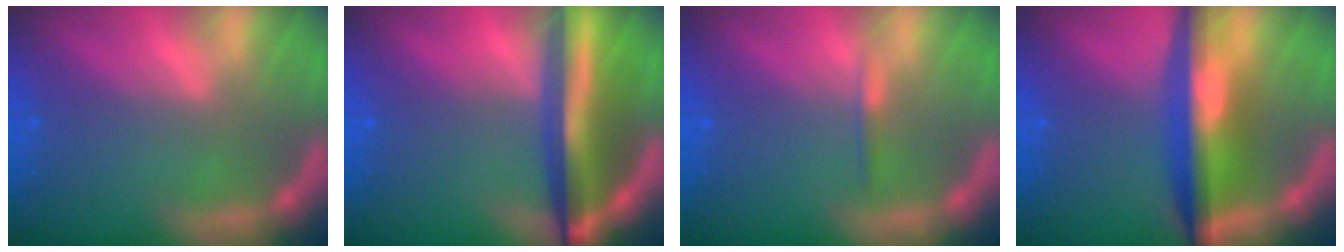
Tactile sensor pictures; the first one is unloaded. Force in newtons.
{"total": 9.4}
{"total": 0.9}
{"total": 8.1}